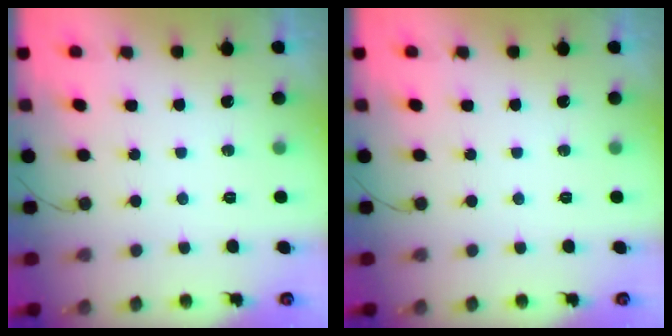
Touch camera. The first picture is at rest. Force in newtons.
{"total": 0.0}